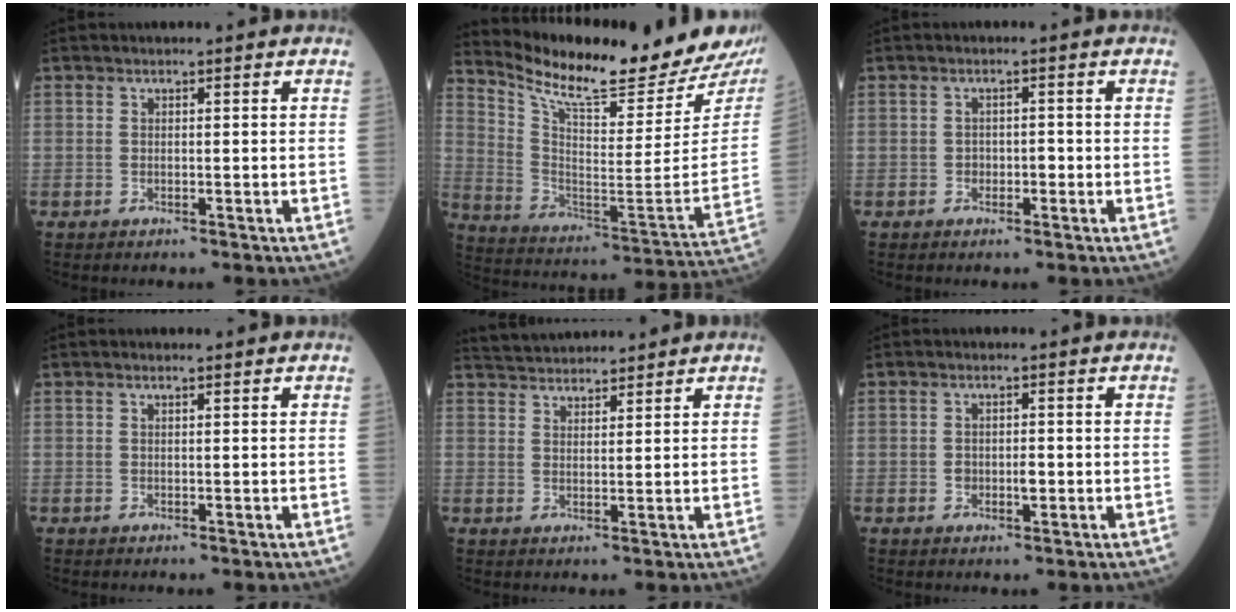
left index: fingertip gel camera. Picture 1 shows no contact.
{"total": 22.7, "force": [20.9, 1.4, 8.9], "torque": [-0.162, -0.094, 0.304]}
{"total": 1.3, "force": [-0.4, 0.9, 0.8], "torque": [-0.008, 0.004, -0.008]}
{"total": 0.6, "force": [0.5, 0.0, 0.4], "torque": [-0.014, 0.007, 0.009]}
{"total": 7.0, "force": [6.8, 0.9, 1.5], "torque": [-0.033, 0.035, 0.113]}
{"total": 1.9, "force": [-0.3, 1.1, 1.6], "torque": [-0.025, 0.002, -0.003]}